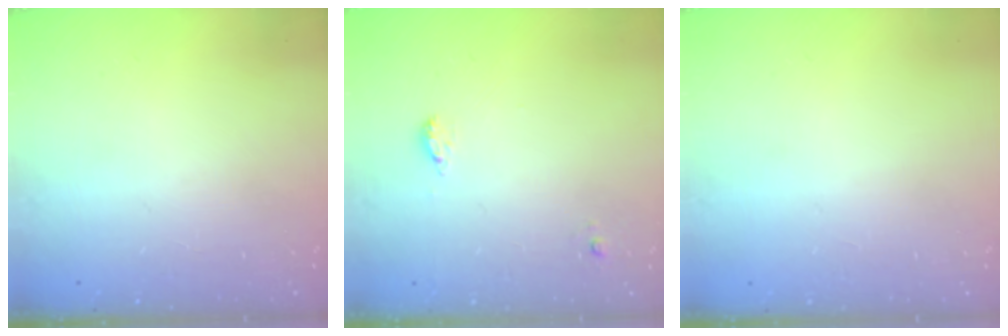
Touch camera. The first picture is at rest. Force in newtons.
{"total": 5.3, "press": 5.0, "slide": 1.7}
{"total": 1.0, "press": 0.8, "slide": 0.6}